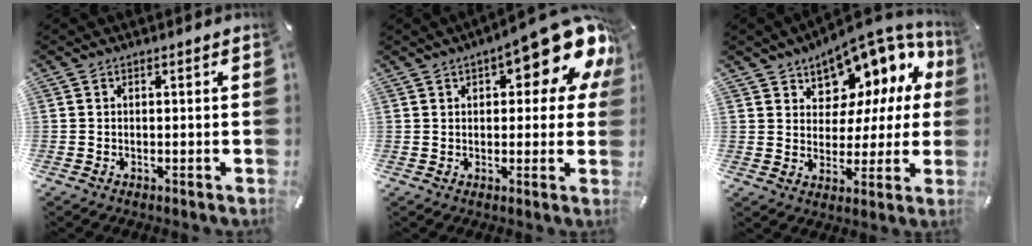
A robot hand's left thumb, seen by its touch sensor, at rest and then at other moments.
{"total": 17.0, "force": [8.9, 6.5, 12.9], "torque": [-0.160, -0.059, 0.142]}
{"total": 10.7, "force": [7.7, 6.8, 3.1], "torque": [-0.048, -0.079, 0.137]}